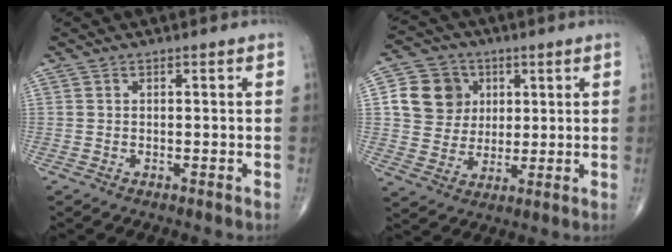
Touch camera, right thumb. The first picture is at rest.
{"total": 10.8, "force": [2.7, 9.7, 3.9], "torque": [-0.041, -0.002, 0.048]}